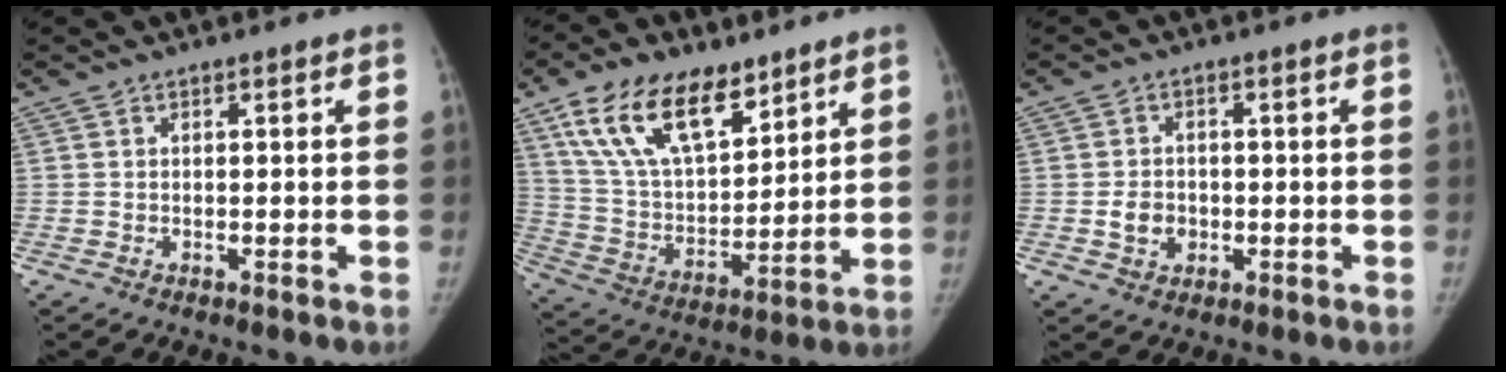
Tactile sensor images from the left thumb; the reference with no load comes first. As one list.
[{"total": 19.4, "force": [11.8, 9.8, 11.9], "torque": [-0.173, -0.046, 0.224]}, {"total": 4.3, "force": [-0.8, 3.6, 2.2], "torque": [-0.023, 0.006, -0.011]}]